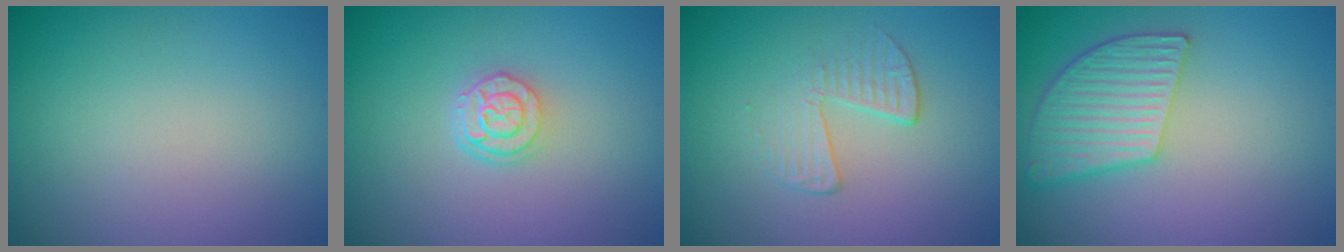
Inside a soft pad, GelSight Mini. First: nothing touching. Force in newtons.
{"total": 2.7, "press": 2.1, "slide": 1.7}
{"total": 2.1, "press": 1.0, "slide": 1.8}
{"total": 5.2, "press": 3.9, "slide": 3.4}